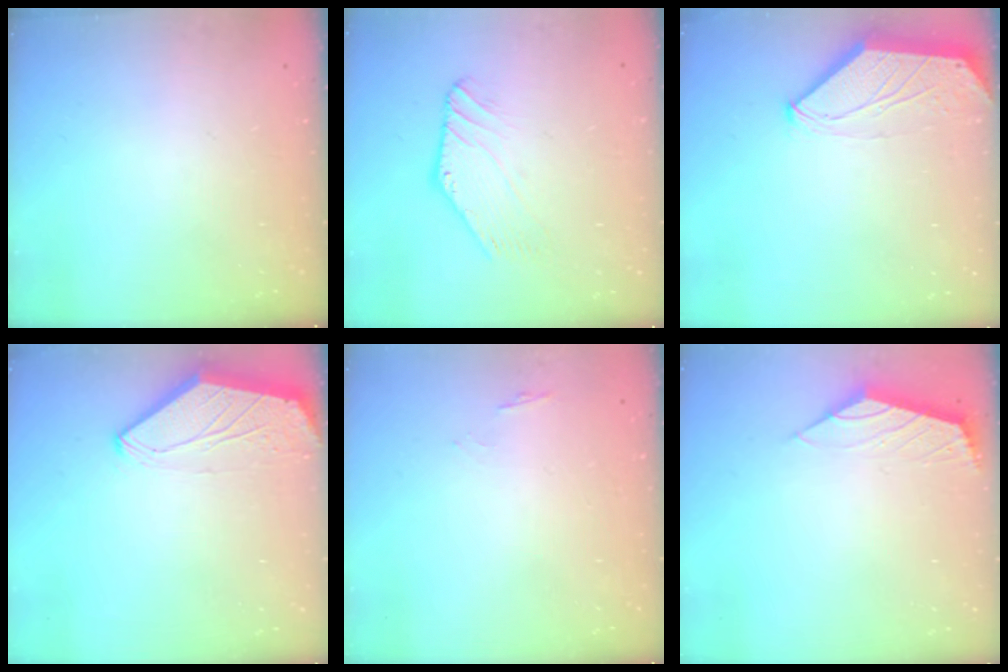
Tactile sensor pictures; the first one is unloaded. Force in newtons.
{"total": 0.0}
{"total": 0.0}
{"total": 0.0}
{"total": 0.8, "press": 0.6, "slide": 0.4}
{"total": 2.2, "press": 2.1, "slide": 0.6}